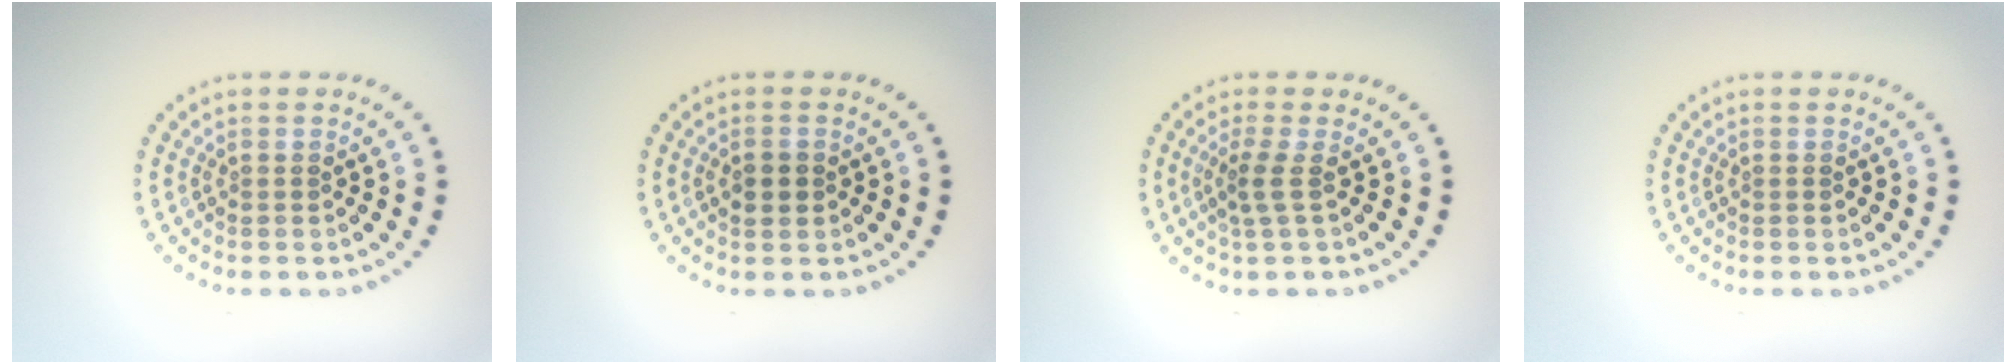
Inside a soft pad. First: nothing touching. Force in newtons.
{"total": 2.1, "press": 2.1, "slide": 0.1}
{"total": 2.0, "press": 1.3, "slide": 1.5}
{"total": 0.0}